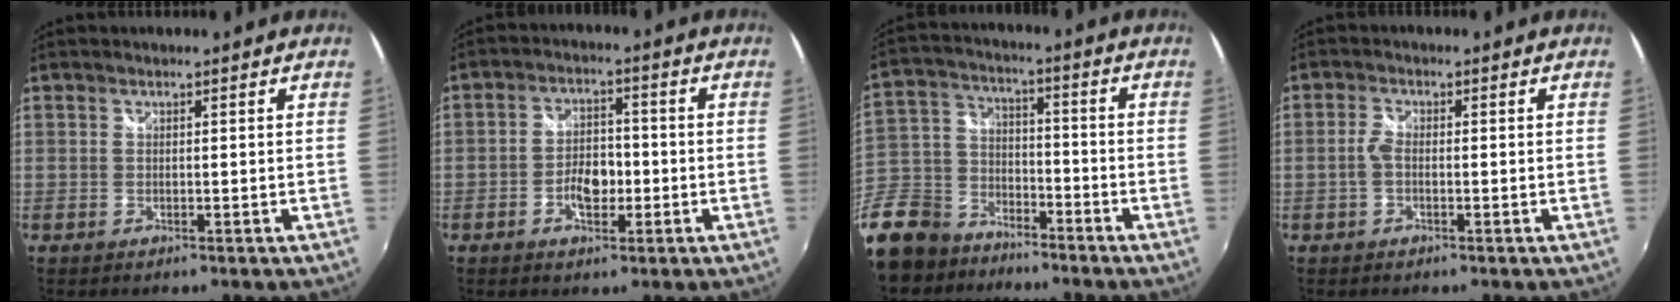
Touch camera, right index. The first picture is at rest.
{"total": 6.0, "force": [-1.9, 3.3, 4.6], "torque": [-0.089, 0.007, -0.030]}
{"total": 21.1, "force": [-14.5, 12.8, 8.5], "torque": [-0.243, 0.015, -0.250]}
{"total": 2.3, "force": [-0.6, 1.0, 2.0], "torque": [-0.049, 0.005, -0.013]}